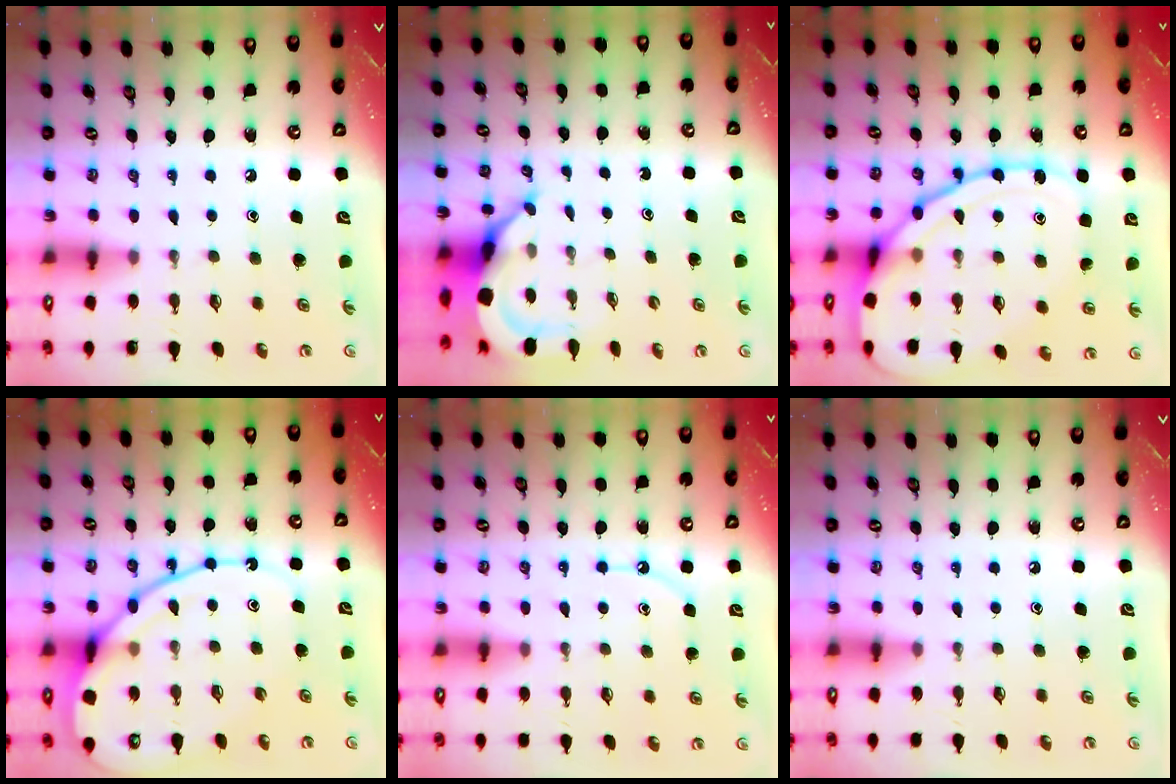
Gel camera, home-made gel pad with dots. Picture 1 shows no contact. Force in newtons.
{"total": 5.9, "press": 5.9, "slide": 0.7}
{"total": 17.7, "press": 17.6, "slide": 1.2}
{"total": 15.8, "press": 15.7, "slide": 1.5}
{"total": 6.1, "press": 6.1, "slide": 0.6}
{"total": 2.3, "press": 2.2, "slide": 0.4}